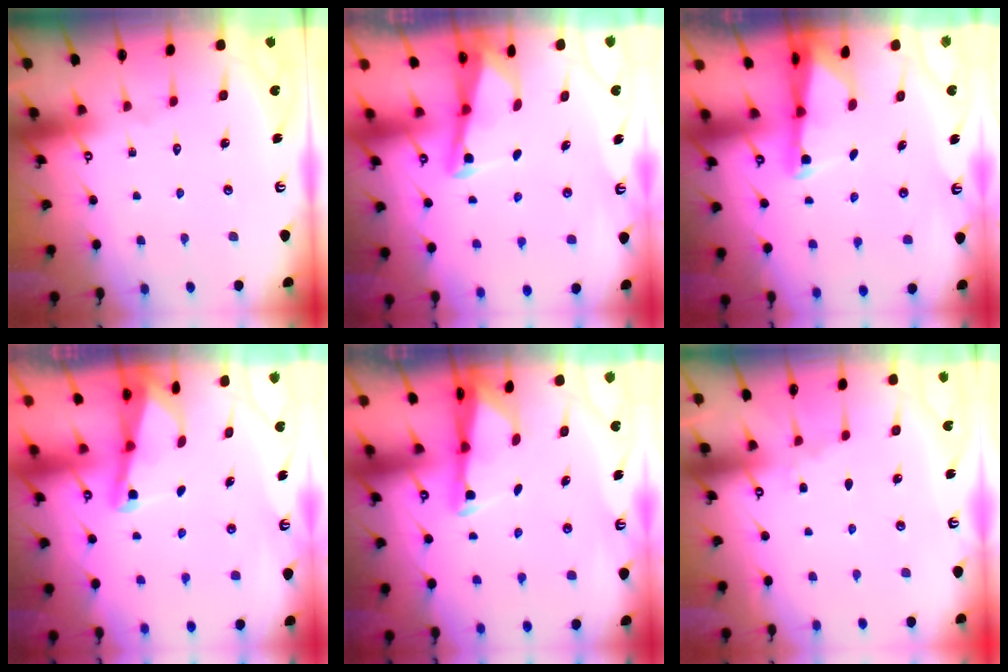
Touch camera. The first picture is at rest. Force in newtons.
{"total": 3.0, "press": 2.9, "slide": 0.4}
{"total": 2.7, "press": 2.6, "slide": 0.5}
{"total": 2.1, "press": 2.1, "slide": 0.3}
{"total": 2.7, "press": 2.6, "slide": 0.5}
{"total": 3.0, "press": 2.9, "slide": 0.5}